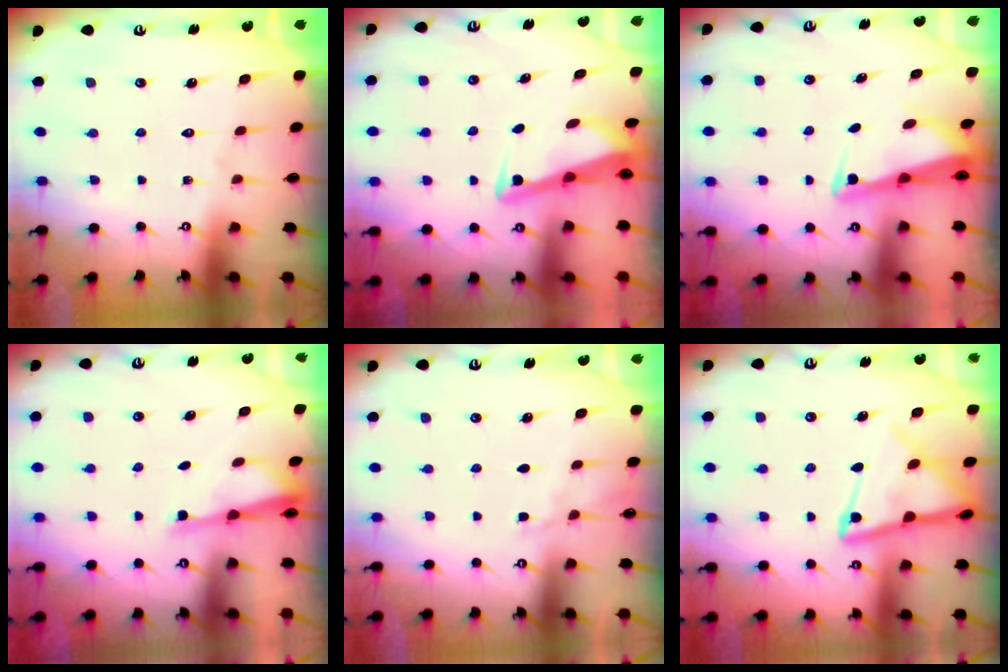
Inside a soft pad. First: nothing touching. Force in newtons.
{"total": 3.1, "press": 3.0, "slide": 0.3}
{"total": 2.4, "press": 2.3, "slide": 0.5}
{"total": 2.2, "press": 2.2, "slide": 0.3}
{"total": 3.9, "press": 3.8, "slide": 0.7}
{"total": 10.4, "press": 10.3, "slide": 1.0}